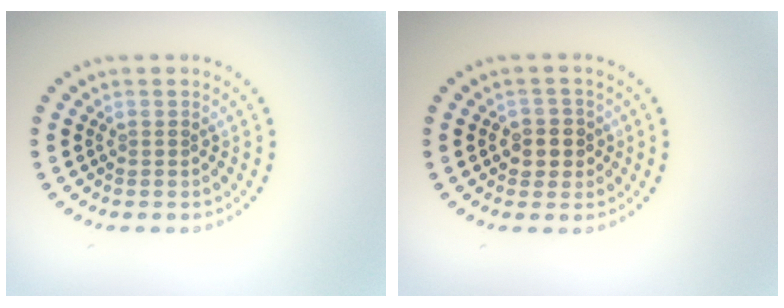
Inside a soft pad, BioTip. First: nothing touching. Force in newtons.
{"total": 2.4, "press": 2.3, "slide": 0.9}